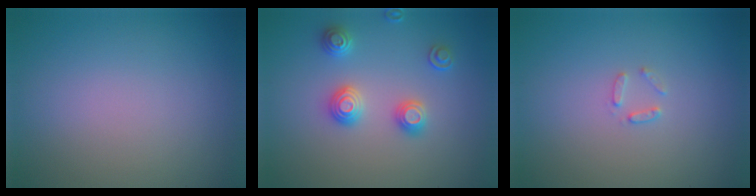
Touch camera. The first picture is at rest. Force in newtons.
{"total": 2.8, "press": 2.7, "slide": 0.8}
{"total": 1.0, "press": 1.0, "slide": 0.2}